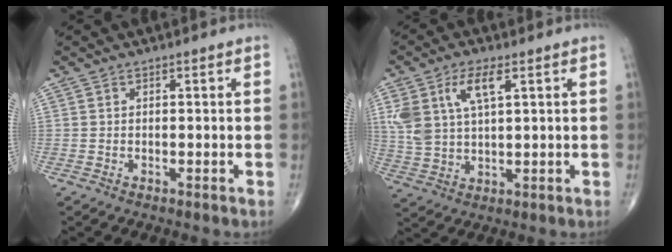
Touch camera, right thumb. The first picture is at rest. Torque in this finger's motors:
{"motor_torque": [0.52, 0.73, 1.36, 0.56, 0.11]}